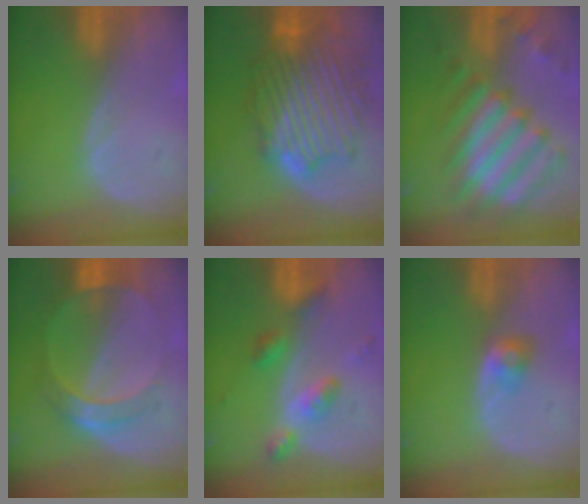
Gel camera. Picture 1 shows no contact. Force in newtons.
{"total": 13.1, "press": 13.0, "slide": 1.1}
{"total": 11.9, "press": 10.3, "slide": 5.9}
{"total": 7.1, "press": 6.3, "slide": 3.2}
{"total": 6.0, "press": 5.3, "slide": 2.9}
{"total": 2.9, "press": 2.5, "slide": 1.6}